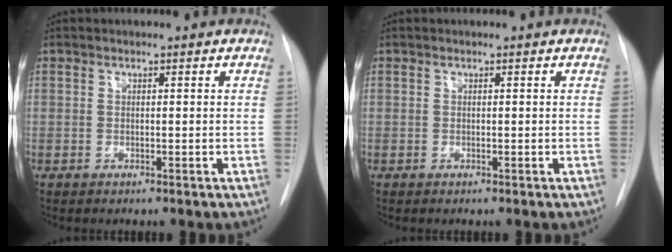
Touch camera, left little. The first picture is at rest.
{"total": 0.0}